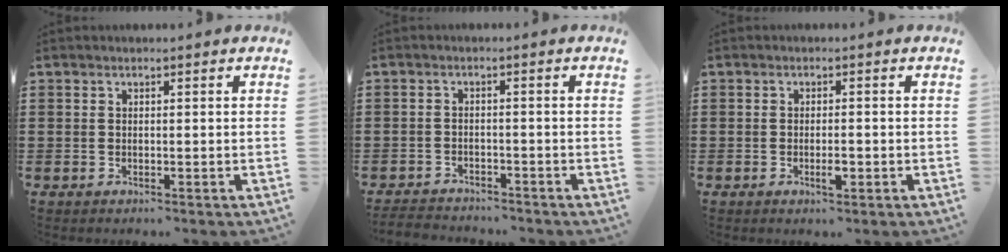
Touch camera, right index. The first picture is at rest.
{"total": 2.5, "force": [-2.5, 0.3, 0.0], "torque": [-0.007, -0.001, -0.053]}
{"total": 2.4, "force": [-0.8, 0.7, 2.2], "torque": [-0.038, 0.001, -0.015]}